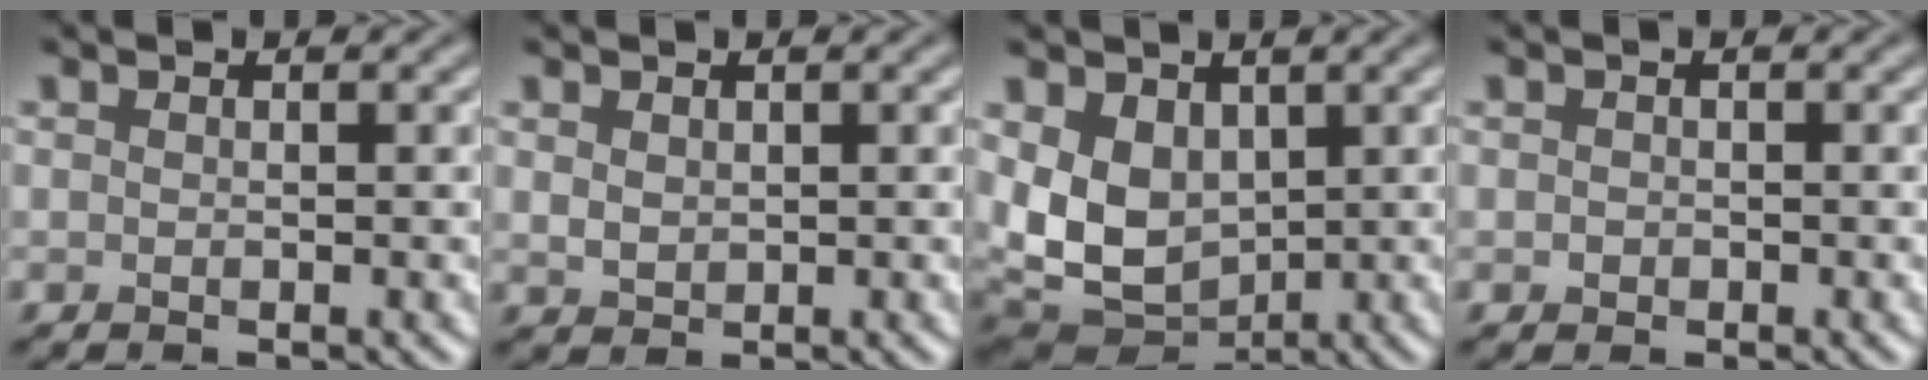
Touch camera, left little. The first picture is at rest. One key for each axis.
{"total": 1.2, "fx": 0.6, "fy": 0.9, "fz": 0.6, "tx": -0.012, "ty": -0.002, "tz": 0.016}
{"total": 6.6, "fx": 0.9, "fy": 4.8, "fz": 4.5, "tx": -0.106, "ty": -0.014, "tz": 0.020}
{"total": 0.6, "fx": -0.1, "fy": 0.5, "fz": 0.2, "tx": 0.001, "ty": -0.005, "tz": -0.004}